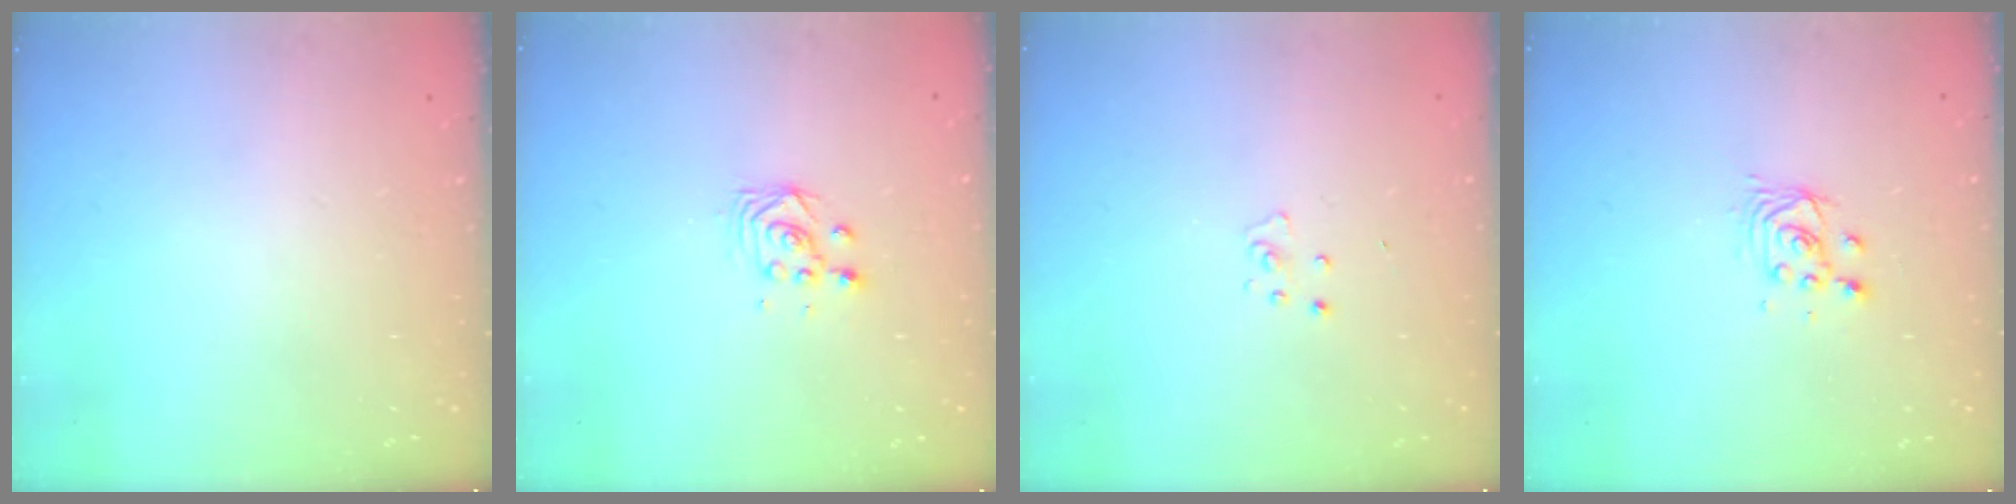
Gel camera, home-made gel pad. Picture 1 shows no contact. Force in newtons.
{"total": 2.8, "press": 2.8, "slide": 0.3}
{"total": 2.6, "press": 2.6, "slide": 0.2}
{"total": 3.1, "press": 3.1, "slide": 0.2}